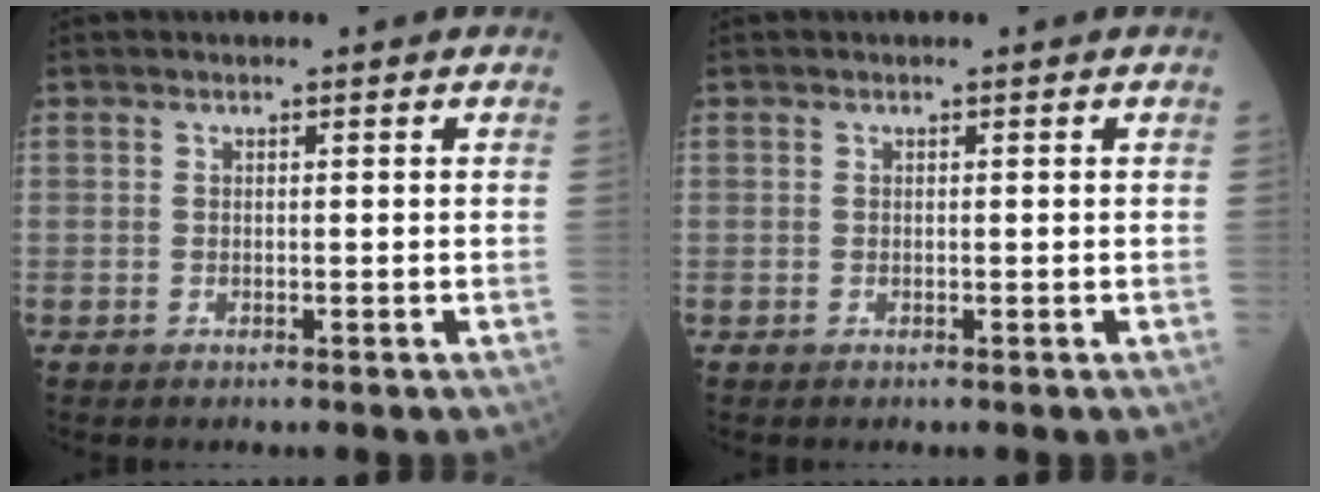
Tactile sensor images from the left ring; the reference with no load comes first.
{"total": 0.0}